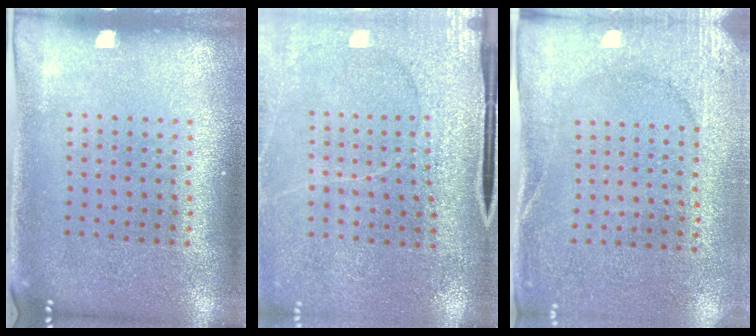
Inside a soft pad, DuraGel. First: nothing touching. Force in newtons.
{"total": 2.9, "press": 2.9, "slide": 0.4}
{"total": 2.6, "press": 2.4, "slide": 0.9}